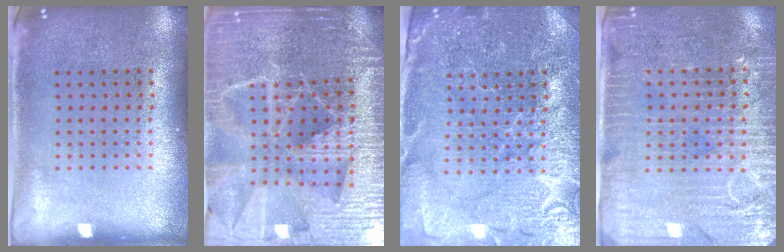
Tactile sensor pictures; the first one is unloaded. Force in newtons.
{"total": 5.7, "press": 5.0, "slide": 2.6}
{"total": 4.1, "press": 3.9, "slide": 1.3}
{"total": 3.6, "press": 3.2, "slide": 1.8}